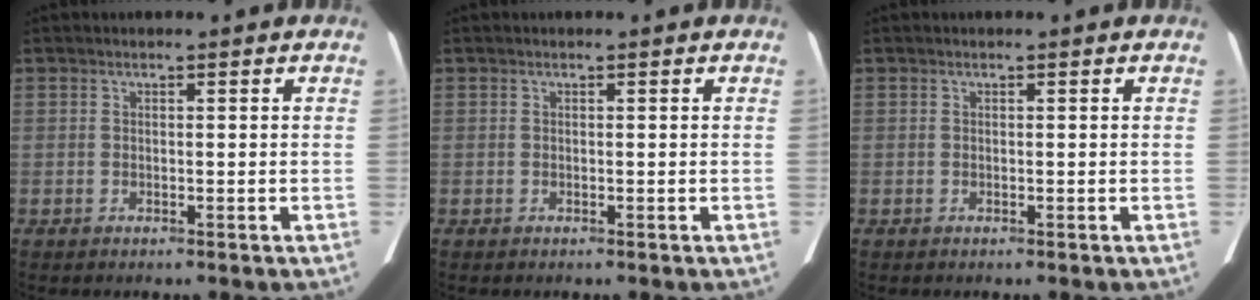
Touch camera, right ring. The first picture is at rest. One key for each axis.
{"total": 0.0}
{"total": 0.0}